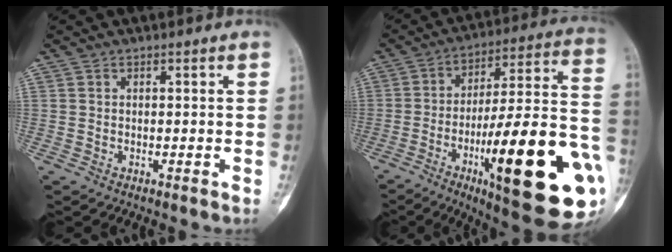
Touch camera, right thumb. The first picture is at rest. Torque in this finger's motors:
{"motor_torque": [3.39, 1.62, 2.15, -0.62, 0.79]}